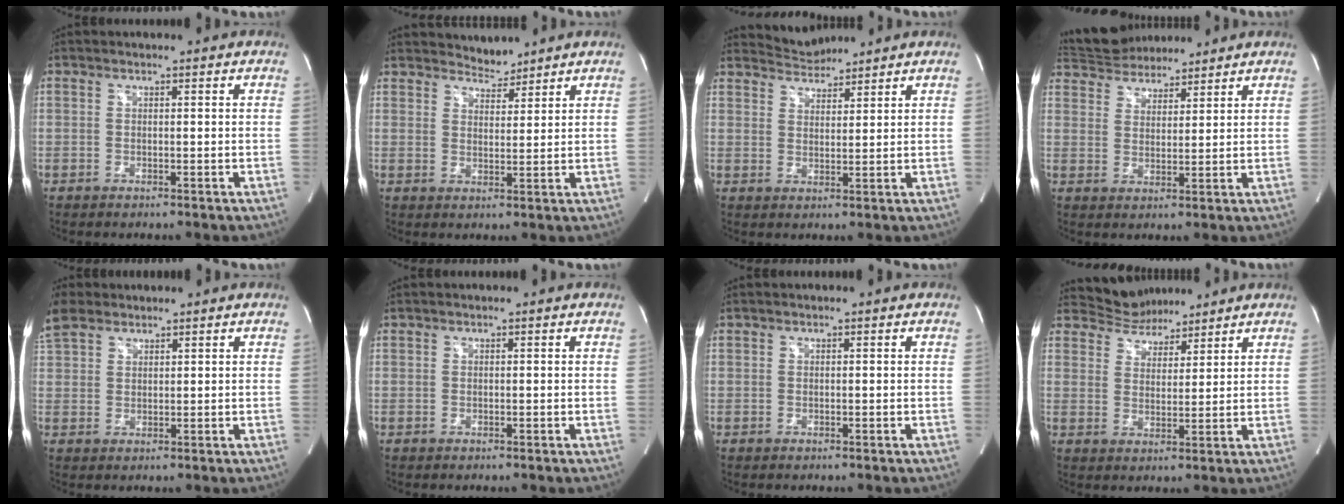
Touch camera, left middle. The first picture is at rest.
{"total": 3.3, "force": [3.2, 0.9, -0.2], "torque": [0.003, 0.002, 0.054]}
{"total": 4.1, "force": [4.1, 0.4, -0.3], "torque": [0.001, 0.008, 0.074]}
{"total": 9.9, "force": [9.1, 2.8, 2.6], "torque": [-0.046, 0.019, 0.156]}
{"total": 5.7, "force": [4.3, 3.1, 2.2], "torque": [-0.065, 0.022, 0.094]}
{"total": 0.0}
{"total": 0.0}
{"total": 6.8, "force": [6.4, 2.2, 0.6], "torque": [-0.013, 0.008, 0.113]}